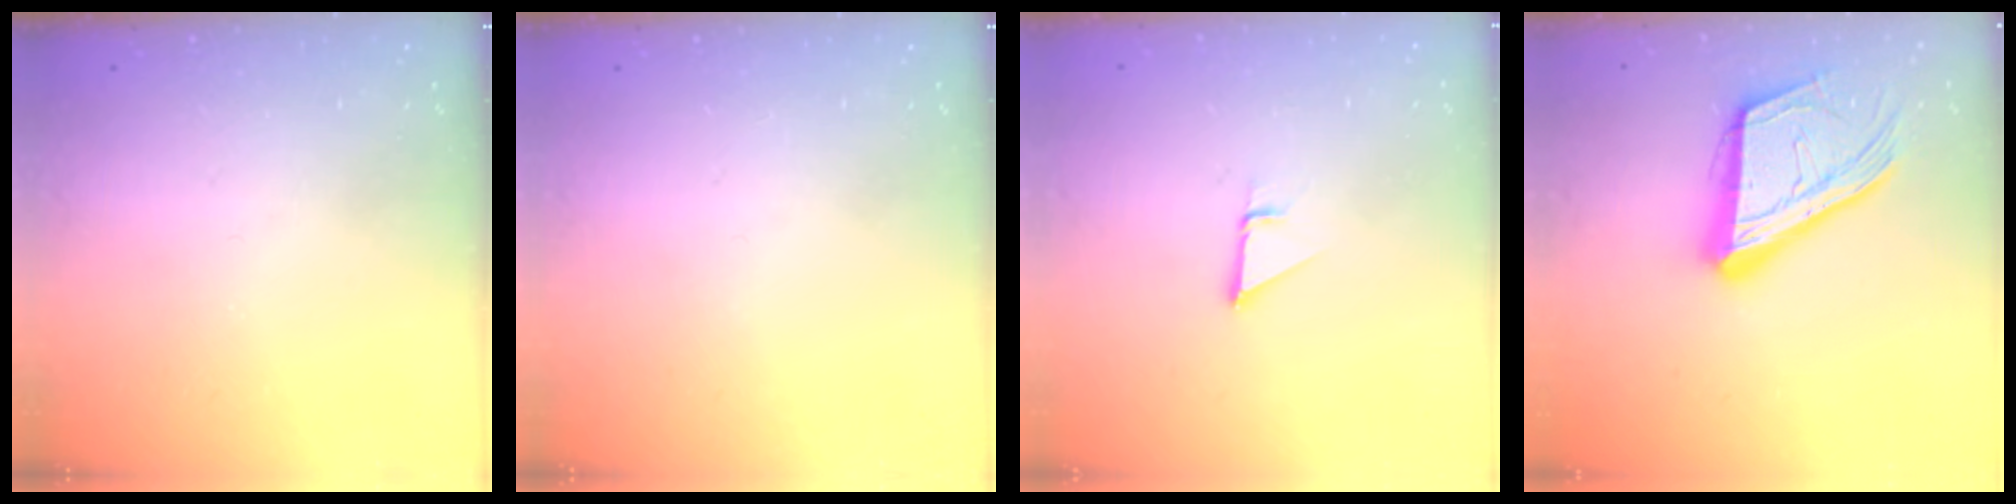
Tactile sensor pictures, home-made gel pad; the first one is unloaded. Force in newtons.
{"total": 0.0}
{"total": 0.9, "press": 0.9, "slide": 0.1}
{"total": 21.0, "press": 20.8, "slide": 2.7}